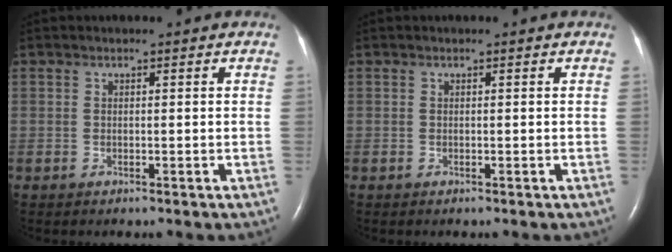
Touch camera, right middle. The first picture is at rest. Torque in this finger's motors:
{"motor_torque": [0.00, 0.00, 0.00, 0.00]}